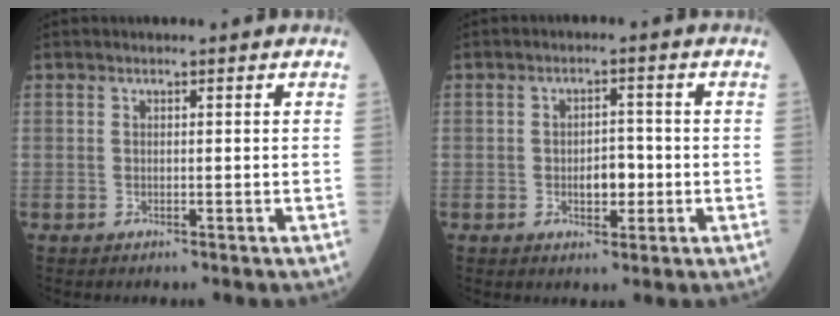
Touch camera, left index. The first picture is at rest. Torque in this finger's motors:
{"motor_torque": [0.12, 0.02, 0.07, 0.03]}